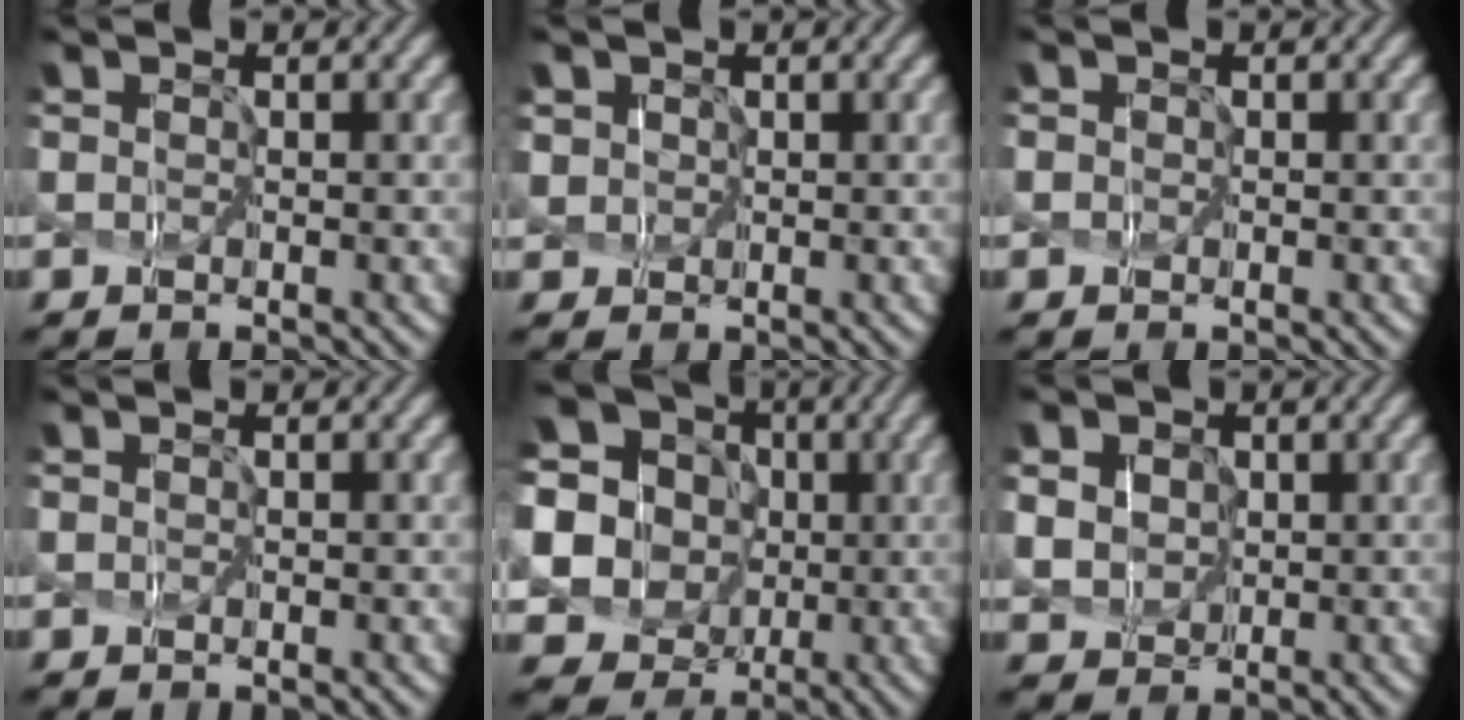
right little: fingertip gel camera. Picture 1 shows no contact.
{"total": 3.6, "force": [1.5, 3.0, 1.1], "torque": [-0.030, 0.022, 0.016]}
{"total": 1.5, "force": [0.4, 1.3, 0.6], "torque": [0.005, 0.014, -0.016]}
{"total": 0.0}
{"total": 15.1, "force": [1.9, 14.2, 4.8], "torque": [-0.178, 0.020, 0.013]}
{"total": 8.0, "force": [3.2, 6.5, 3.4], "torque": [-0.106, 0.022, 0.057]}